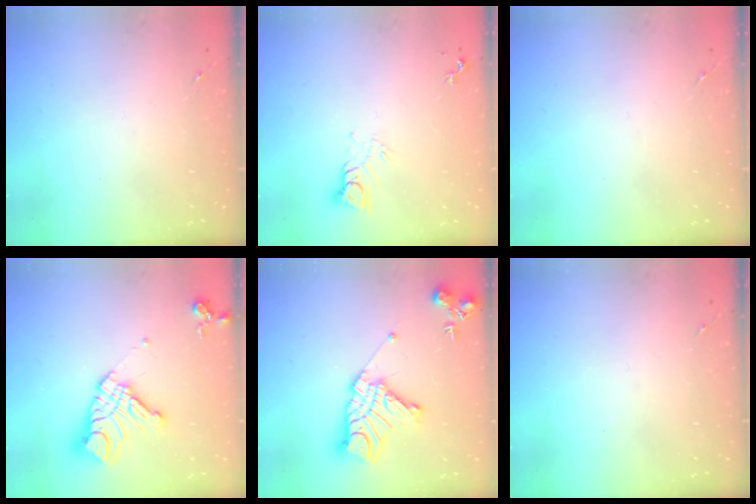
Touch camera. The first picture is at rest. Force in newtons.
{"total": 4.4, "press": 4.4, "slide": 0.4}
{"total": 0.0}
{"total": 16.4, "press": 16.3, "slide": 2.1}
{"total": 18.2, "press": 18.1, "slide": 1.5}
{"total": 0.0}